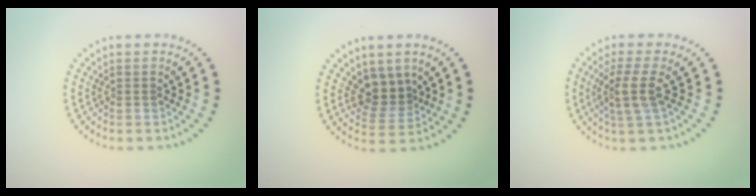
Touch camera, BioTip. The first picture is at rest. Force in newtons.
{"total": 2.9, "press": 2.3, "slide": 1.8}
{"total": 3.0, "press": 2.3, "slide": 1.9}